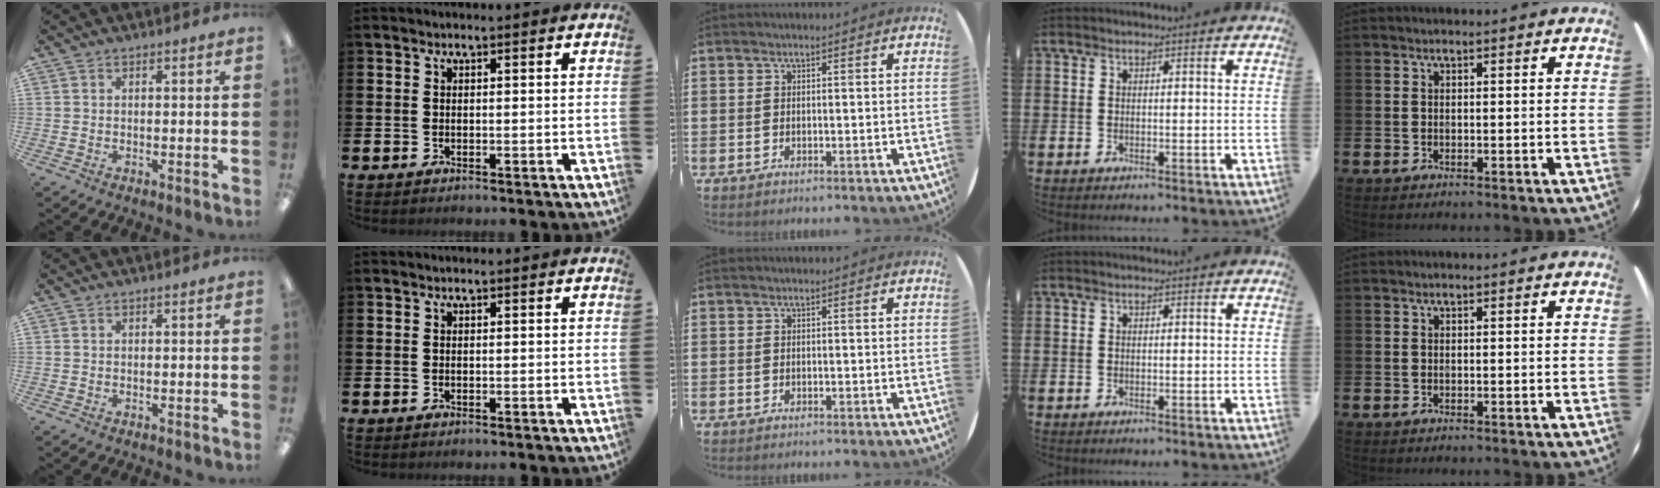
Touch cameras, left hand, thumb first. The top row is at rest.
{}